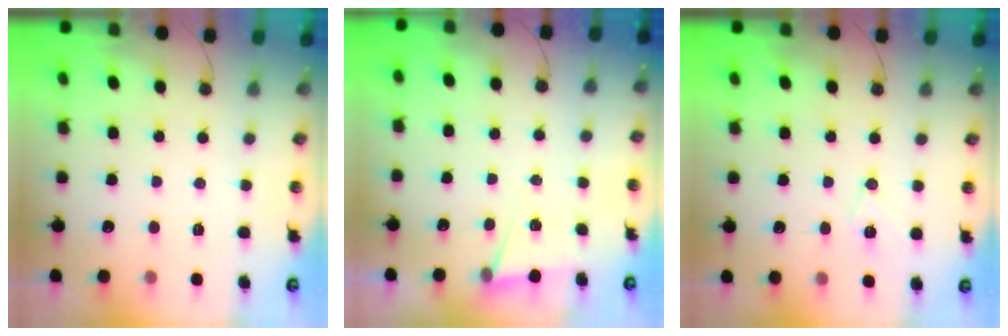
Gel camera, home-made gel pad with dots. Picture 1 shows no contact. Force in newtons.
{"total": 4.9, "press": 2.4, "slide": 4.3}
{"total": 7.2, "press": 6.2, "slide": 3.7}